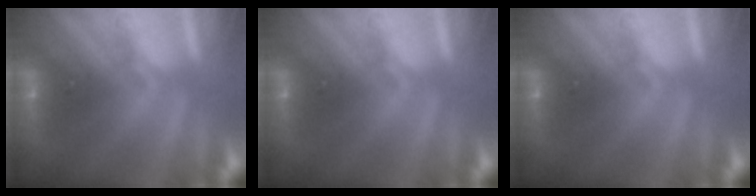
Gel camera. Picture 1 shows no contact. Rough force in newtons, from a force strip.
{"total": 0.0}
{"total": 0.0}